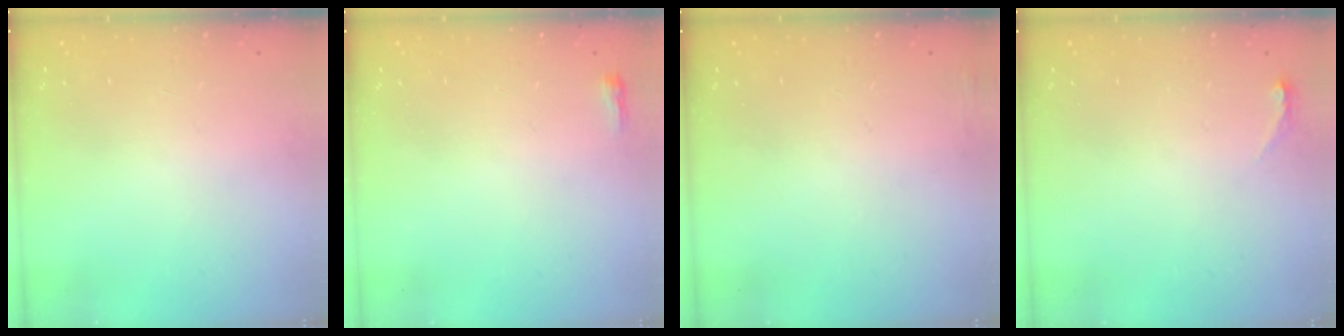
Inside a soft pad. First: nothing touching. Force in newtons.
{"total": 2.3, "press": 2.2, "slide": 0.7}
{"total": 3.9, "press": 3.6, "slide": 1.5}
{"total": 3.7, "press": 3.4, "slide": 1.5}